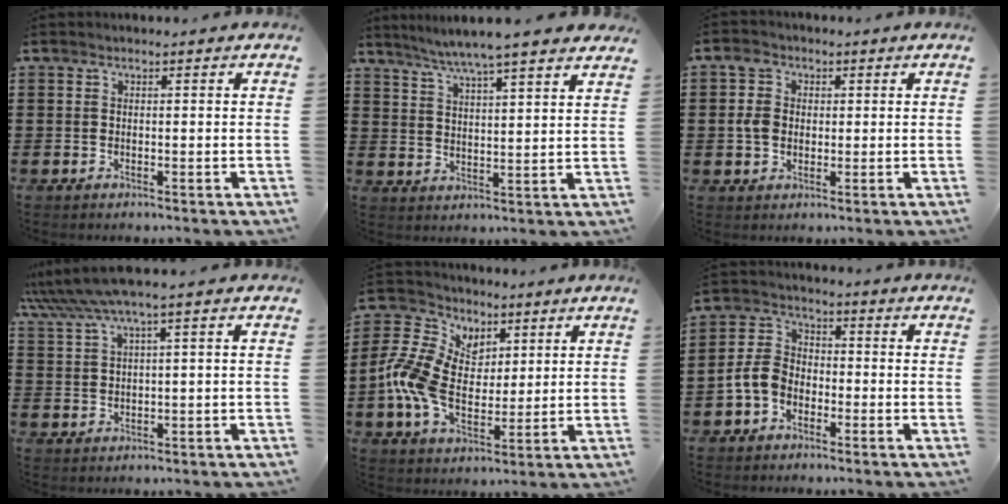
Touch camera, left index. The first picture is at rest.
{"total": 5.6, "force": [5.0, -0.7, 2.4], "torque": [-0.063, -0.023, 0.087]}
{"total": 4.4, "force": [0.5, 3.8, 2.1], "torque": [-0.060, 0.009, 0.004]}
{"total": 4.6, "force": [2.7, -0.4, 3.7], "torque": [-0.086, -0.012, 0.043]}
{"total": 9.9, "force": [1.2, 7.1, 6.8], "torque": [-0.182, 0.001, 0.020]}
{"total": 5.4, "force": [-2.6, 3.7, 2.9], "torque": [-0.083, 0.005, -0.060]}